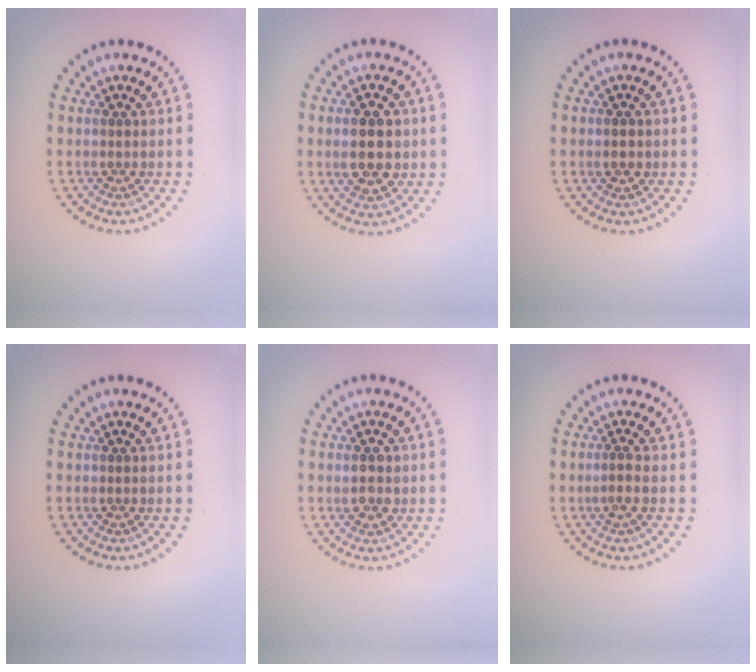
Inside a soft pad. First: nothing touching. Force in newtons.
{"total": 4.0, "press": 4.0, "slide": 0.2}
{"total": 1.4, "press": 1.4, "slide": 0.1}
{"total": 0.0}
{"total": 2.1, "press": 2.0, "slide": 0.4}
{"total": 1.0, "press": 0.7, "slide": 0.7}